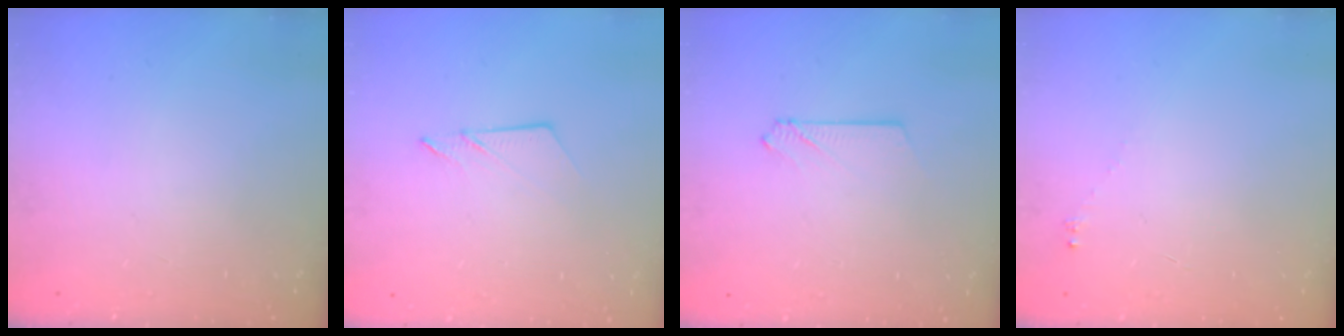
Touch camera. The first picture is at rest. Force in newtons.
{"total": 4.5, "press": 4.5, "slide": 0.1}
{"total": 2.6, "press": 2.6, "slide": 0.3}
{"total": 1.7, "press": 1.6, "slide": 0.2}